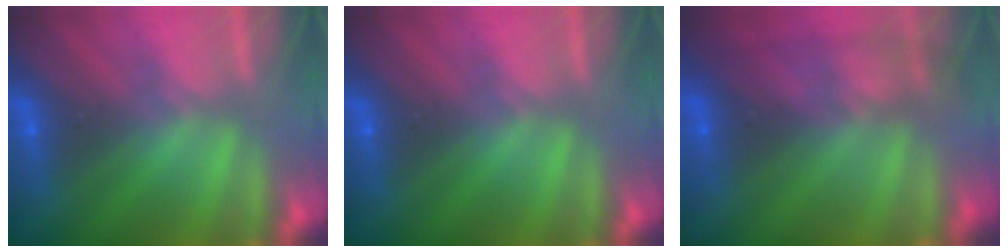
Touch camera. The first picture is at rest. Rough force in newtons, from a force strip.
{"total": 0.0}
{"total": 9.1}